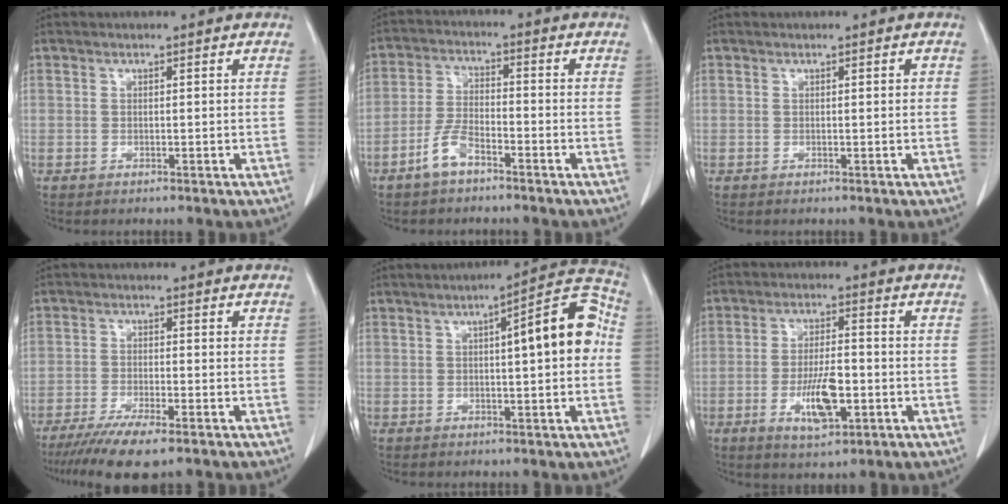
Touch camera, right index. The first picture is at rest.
{"total": 5.2, "force": [-3.5, 1.9, 3.3], "torque": [-0.075, 0.004, -0.067]}
{"total": 0.7, "force": [0.2, 0.2, 0.6], "torque": [-0.008, 0.002, 0.005]}
{"total": 7.9, "force": [-5.5, 0.9, 5.5], "torque": [-0.092, -0.017, -0.087]}
{"total": 10.7, "force": [1.3, 2.1, 10.4], "torque": [-0.132, 0.032, 0.013]}
{"total": 8.1, "force": [-2.5, 2.5, 7.3], "torque": [-0.139, -0.004, -0.038]}